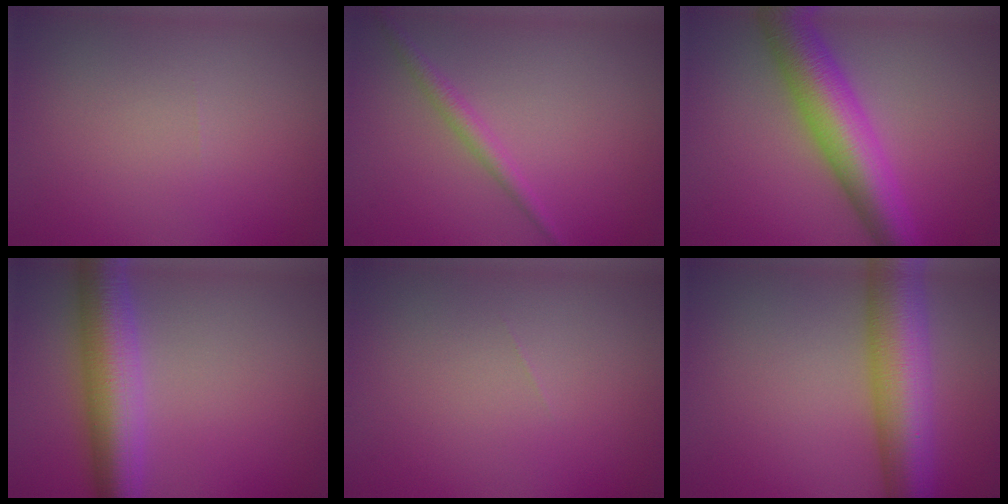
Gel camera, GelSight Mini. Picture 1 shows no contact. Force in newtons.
{"total": 1.6, "press": 1.6, "slide": 0.1}
{"total": 8.0, "press": 8.0, "slide": 0.0}
{"total": 7.2, "press": 7.2, "slide": 0.0}
{"total": 0.0}
{"total": 9.3, "press": 9.3, "slide": 0.2}